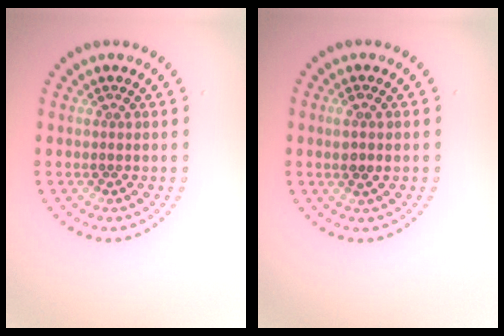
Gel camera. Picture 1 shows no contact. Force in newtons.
{"total": 1.3, "press": 1.2, "slide": 0.5}